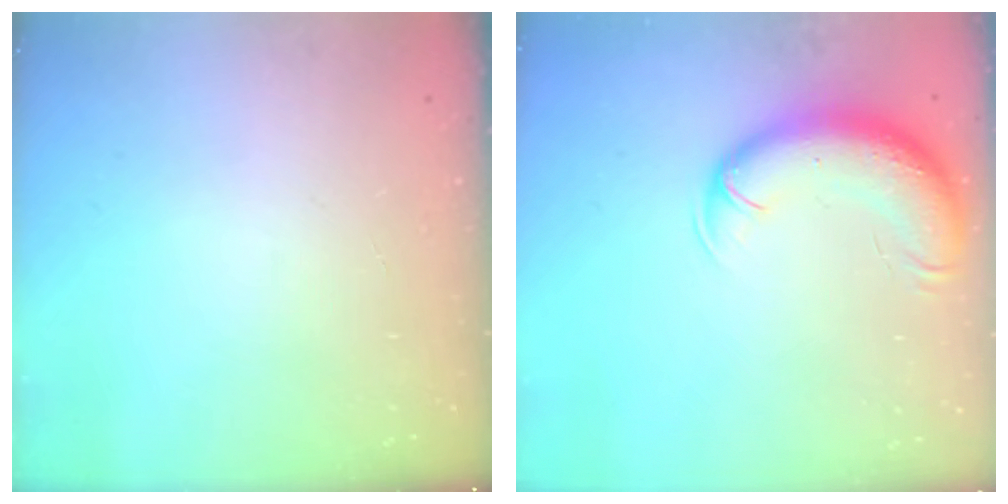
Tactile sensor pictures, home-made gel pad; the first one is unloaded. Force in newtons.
{"total": 12.6, "press": 12.1, "slide": 3.3}